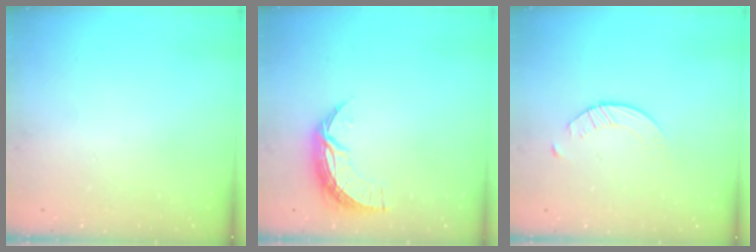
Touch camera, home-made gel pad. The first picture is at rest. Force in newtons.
{"total": 9.7, "press": 9.7, "slide": 0.4}
{"total": 2.1, "press": 2.0, "slide": 0.3}